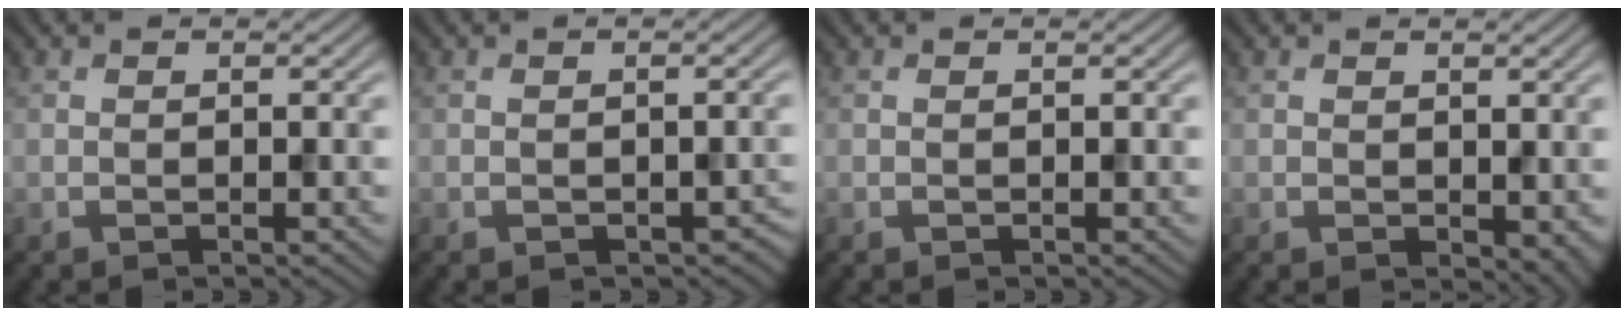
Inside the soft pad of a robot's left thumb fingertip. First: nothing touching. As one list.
[{"total": 1.7, "force": [-0.8, 1.1, 1.0], "torque": [-0.016, -0.011, -0.005]}, {"total": 0.0}, {"total": 2.0, "force": [0.3, 1.3, 1.5], "torque": [-0.023, -0.006, 0.011]}]